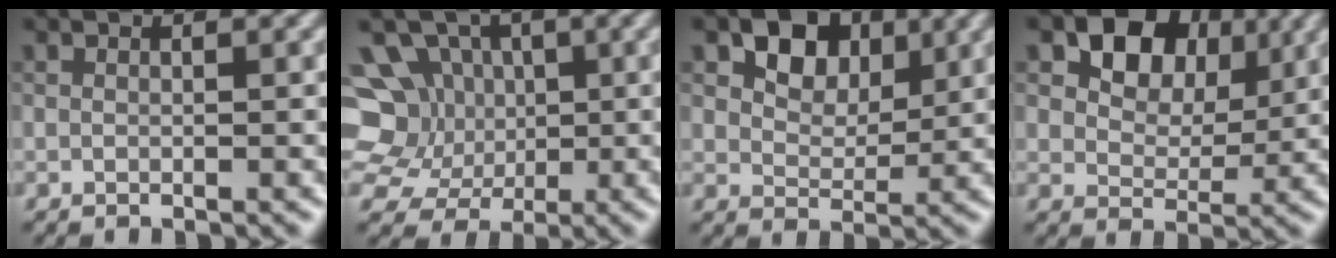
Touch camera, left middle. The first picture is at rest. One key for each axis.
{"total": 9.5, "fx": 1.7, "fy": 8.3, "fz": 4.4, "tx": -0.087, "ty": 0.032, "tz": 0.009}
{"total": 4.4, "fx": 1.8, "fy": 3.1, "fz": 2.5, "tx": -0.044, "ty": 0.000, "tz": 0.028}
{"total": 6.7, "fx": 2.9, "fy": 4.7, "fz": 3.7, "tx": -0.070, "ty": 0.007, "tz": 0.044}